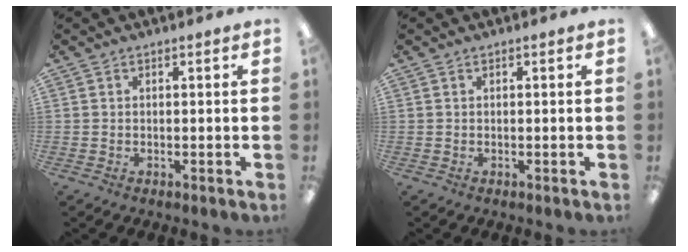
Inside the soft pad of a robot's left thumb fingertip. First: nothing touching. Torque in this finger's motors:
{"motor_torque": [0.00, 0.00, 0.03, -0.03, 0.00]}